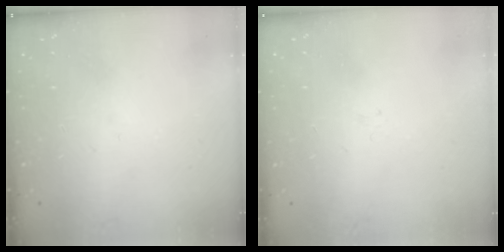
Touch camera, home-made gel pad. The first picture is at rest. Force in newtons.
{"total": 1.3, "press": 1.2, "slide": 0.5}